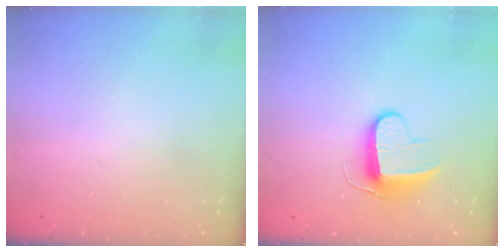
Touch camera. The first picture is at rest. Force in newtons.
{"total": 9.2, "press": 9.2, "slide": 0.3}